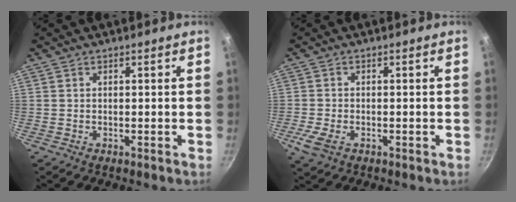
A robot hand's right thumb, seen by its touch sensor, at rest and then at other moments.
{"total": 4.2, "force": [-1.7, 2.5, 3.0], "torque": [-0.068, -0.005, -0.033]}